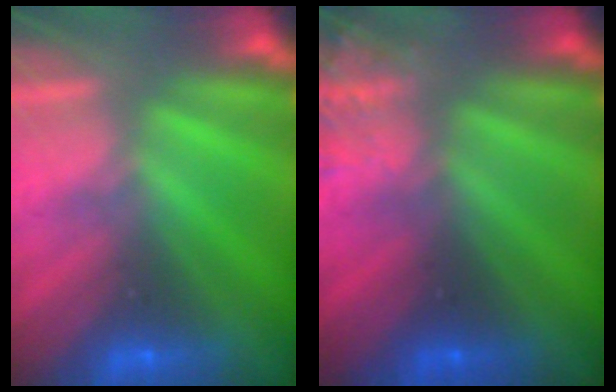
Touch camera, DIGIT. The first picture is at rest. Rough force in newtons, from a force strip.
{"total": 3.5}